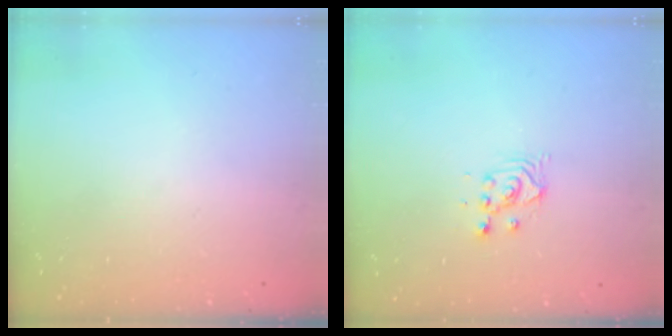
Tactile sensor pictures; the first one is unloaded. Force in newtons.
{"total": 2.8, "press": 2.8, "slide": 0.1}